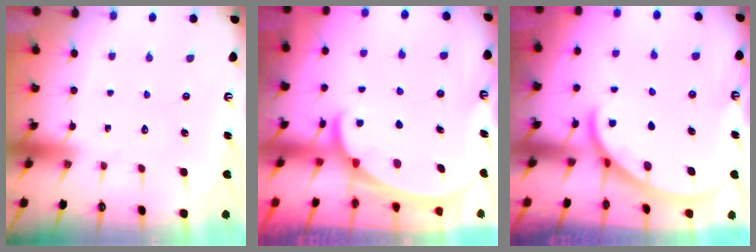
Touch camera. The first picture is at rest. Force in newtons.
{"total": 1.8, "press": 1.8, "slide": 0.2}
{"total": 2.2, "press": 2.2, "slide": 0.1}